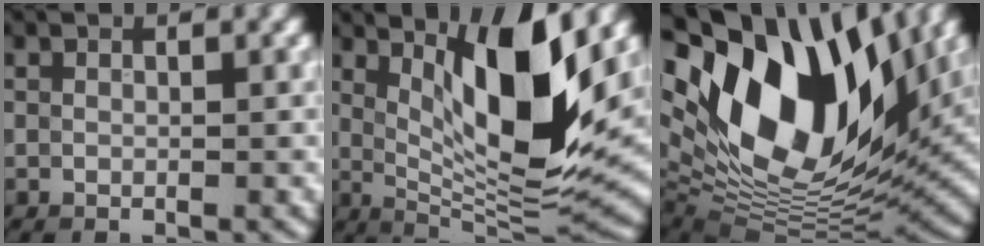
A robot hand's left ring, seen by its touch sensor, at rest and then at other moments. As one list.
[{"total": 11.2, "force": [3.7, 3.0, 10.1], "torque": [-0.161, -0.016, 0.073]}, {"total": 19.2, "force": [6.9, 10.7, 14.3], "torque": [-0.292, 0.015, 0.118]}]